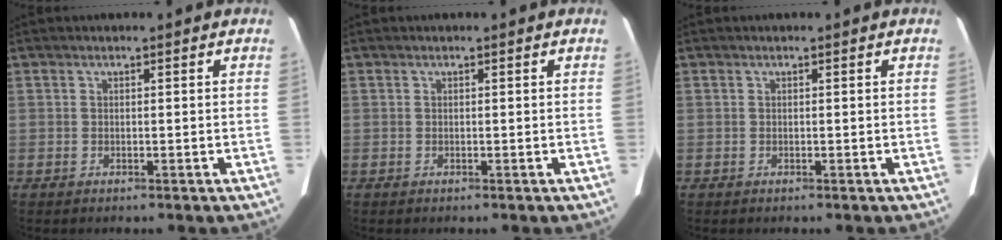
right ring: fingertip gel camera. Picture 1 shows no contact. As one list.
[{"total": 0.0}, {"total": 0.0}]